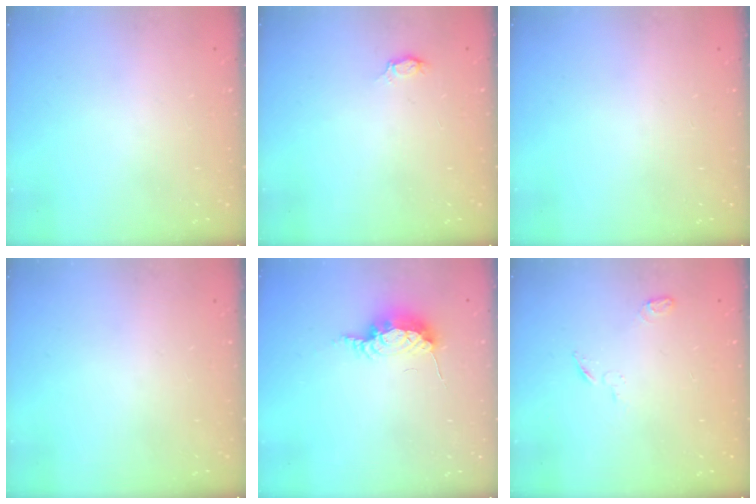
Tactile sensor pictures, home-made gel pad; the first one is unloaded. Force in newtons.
{"total": 2.8, "press": 2.8, "slide": 0.3}
{"total": 0.0}
{"total": 0.0}
{"total": 7.9, "press": 7.8, "slide": 0.6}
{"total": 3.6, "press": 3.5, "slide": 0.9}